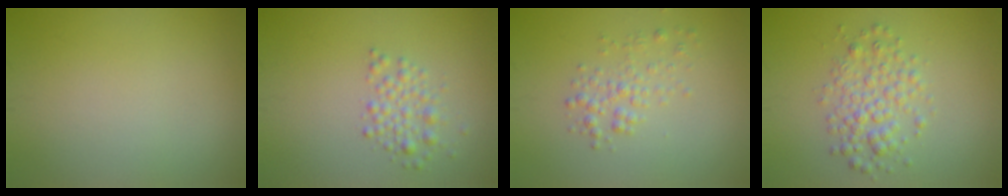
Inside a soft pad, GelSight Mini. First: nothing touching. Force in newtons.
{"total": 2.1, "press": 2.1, "slide": 0.0}
{"total": 1.8, "press": 1.8, "slide": 0.1}
{"total": 3.1, "press": 3.1, "slide": 0.1}